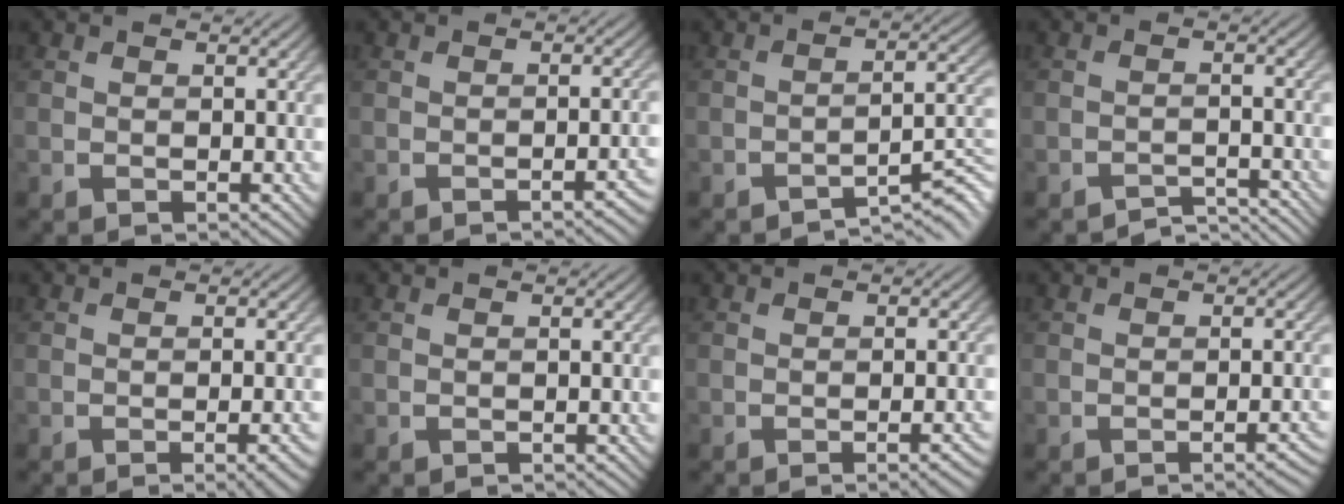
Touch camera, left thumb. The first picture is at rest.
{"total": 2.6, "force": [-1.4, 0.5, 2.2], "torque": [-0.019, 0.010, -0.024]}
{"total": 5.5, "force": [-4.1, 0.9, 3.6], "torque": [-0.048, 0.011, -0.064]}
{"total": 3.1, "force": [-3.0, 0.2, 0.8], "torque": [-0.006, 0.008, -0.049]}
{"total": 3.7, "force": [-1.7, 0.8, 3.2], "torque": [-0.036, 0.008, -0.025]}
{"total": 0.5, "force": [-0.5, 0.0, 0.1], "torque": [0.001, 0.002, -0.012]}
{"total": 3.2, "force": [-1.5, 0.7, 2.7], "torque": [-0.027, 0.009, -0.025]}
{"total": 2.9, "force": [-1.5, 0.5, 2.3], "torque": [-0.023, 0.008, -0.026]}